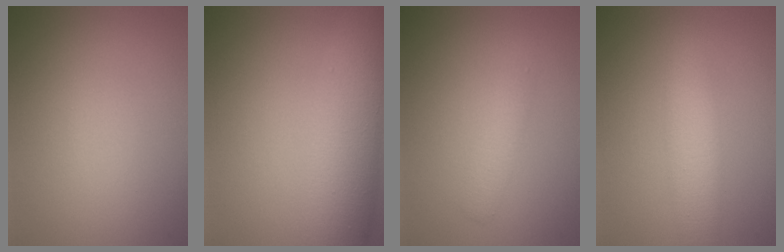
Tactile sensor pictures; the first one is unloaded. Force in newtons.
{"total": 7.5, "press": 7.5, "slide": 0.2}
{"total": 1.7, "press": 1.7, "slide": 0.0}
{"total": 3.6, "press": 3.6, "slide": 0.1}